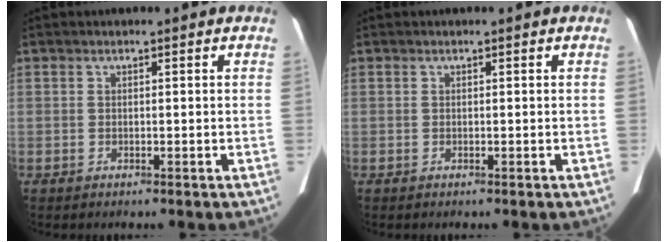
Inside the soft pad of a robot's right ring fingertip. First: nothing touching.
{"total": 0.0}